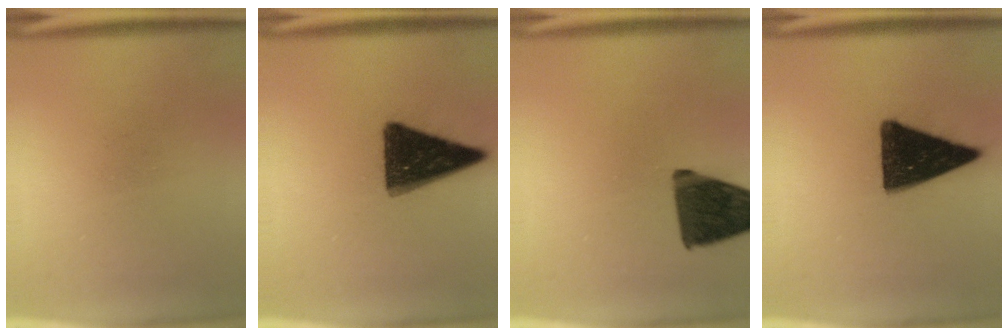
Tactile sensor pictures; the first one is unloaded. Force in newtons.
{"total": 15.4}
{"total": 13.2}
{"total": 15.2}